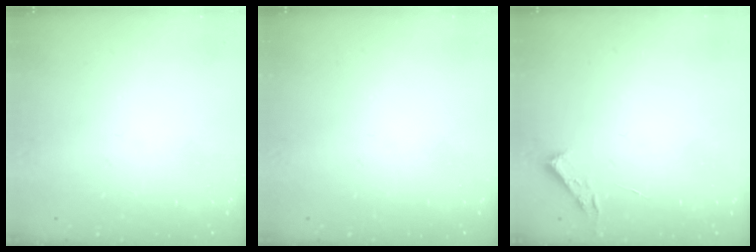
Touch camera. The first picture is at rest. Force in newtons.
{"total": 0.0}
{"total": 2.7, "press": 2.7, "slide": 0.4}